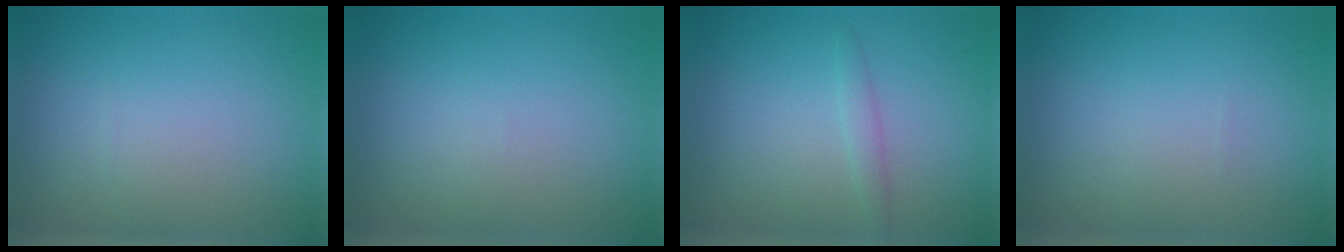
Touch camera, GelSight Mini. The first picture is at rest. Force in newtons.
{"total": 0.0}
{"total": 1.0, "press": 1.0, "slide": 0.1}
{"total": 0.0}